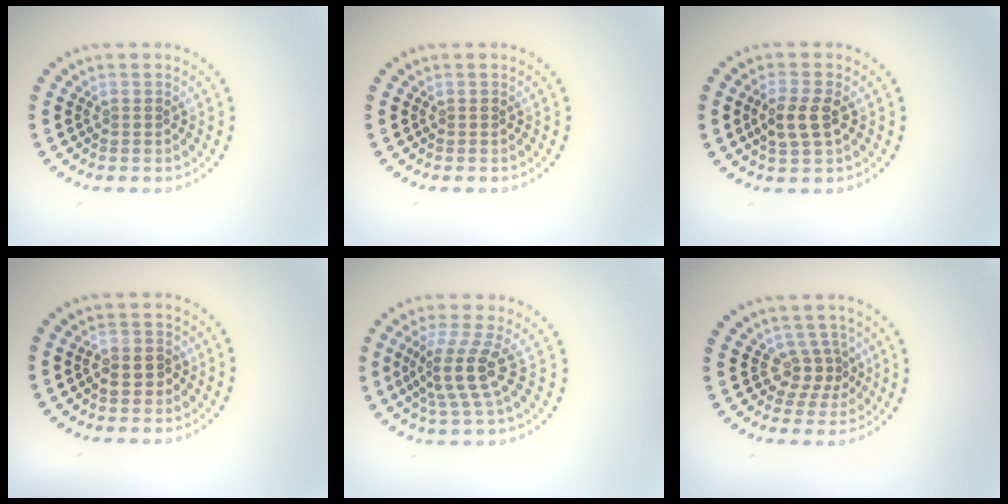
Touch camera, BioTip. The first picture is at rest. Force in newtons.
{"total": 0.0}
{"total": 2.9, "press": 2.8, "slide": 0.9}
{"total": 1.5, "press": 1.3, "slide": 0.6}
{"total": 4.0, "press": 2.8, "slide": 2.8}
{"total": 2.5, "press": 1.7, "slide": 1.8}